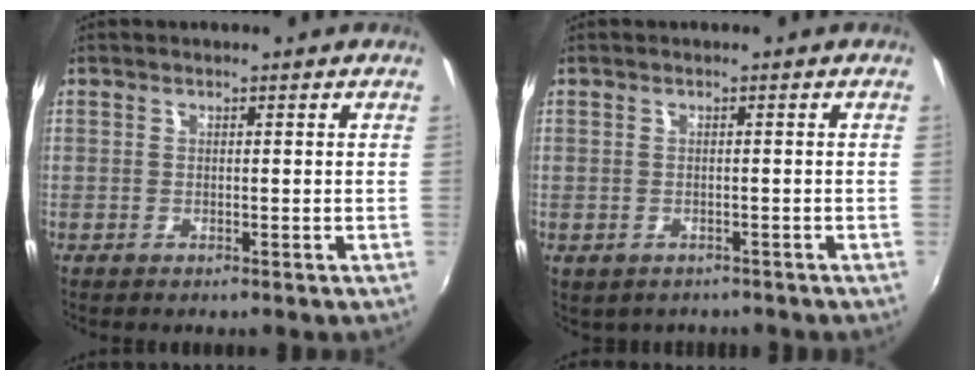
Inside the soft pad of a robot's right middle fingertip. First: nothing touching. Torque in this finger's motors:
{"motor_torque": [0.35, -0.35, 0.00, 0.01]}